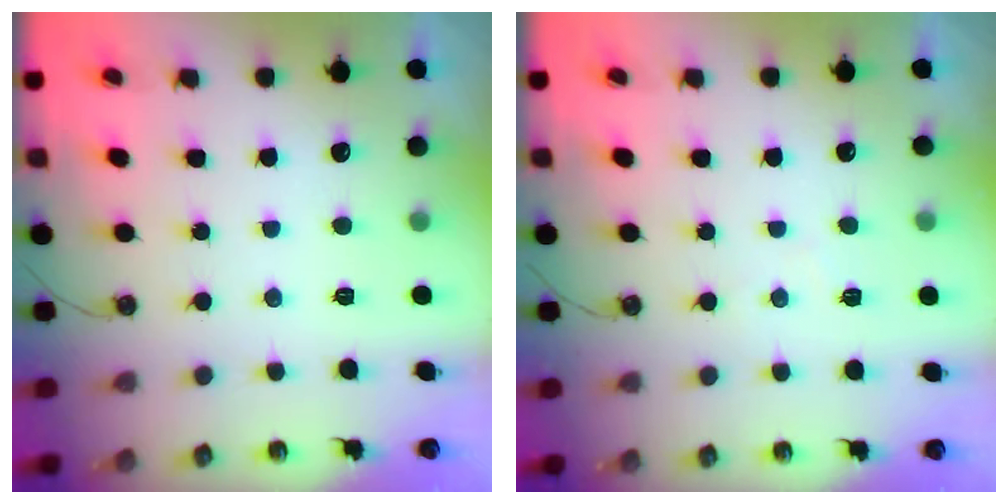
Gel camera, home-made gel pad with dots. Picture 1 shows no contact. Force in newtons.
{"total": 4.2, "press": 4.1, "slide": 0.6}